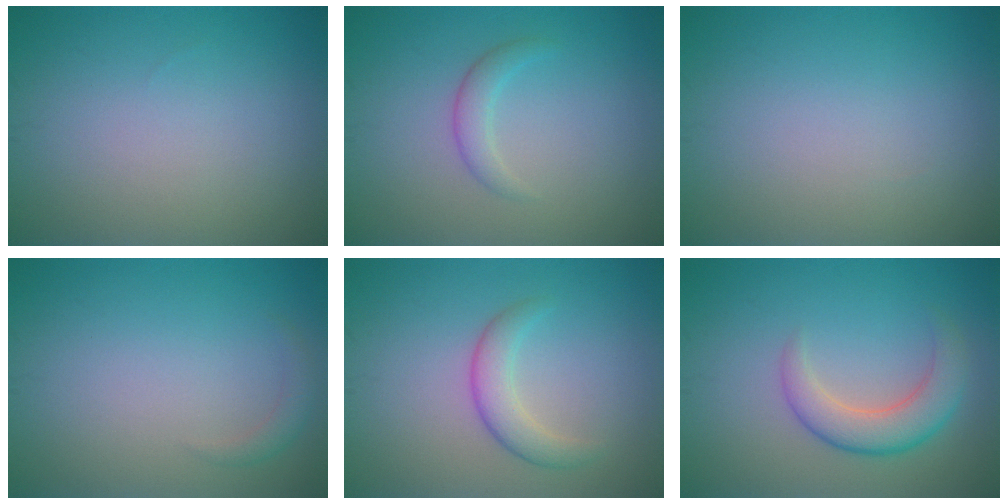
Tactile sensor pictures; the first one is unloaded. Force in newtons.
{"total": 1.7, "press": 1.7, "slide": 0.1}
{"total": 0.0}
{"total": 1.2, "press": 1.2, "slide": 0.2}
{"total": 2.7, "press": 2.7, "slide": 0.1}
{"total": 4.1, "press": 4.1, "slide": 0.4}